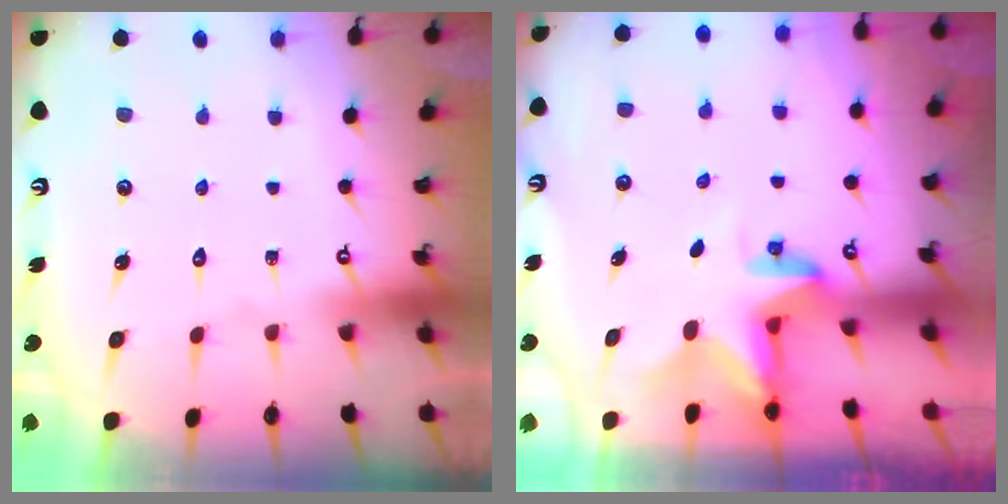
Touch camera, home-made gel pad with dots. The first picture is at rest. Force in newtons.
{"total": 2.8, "press": 2.8, "slide": 0.2}